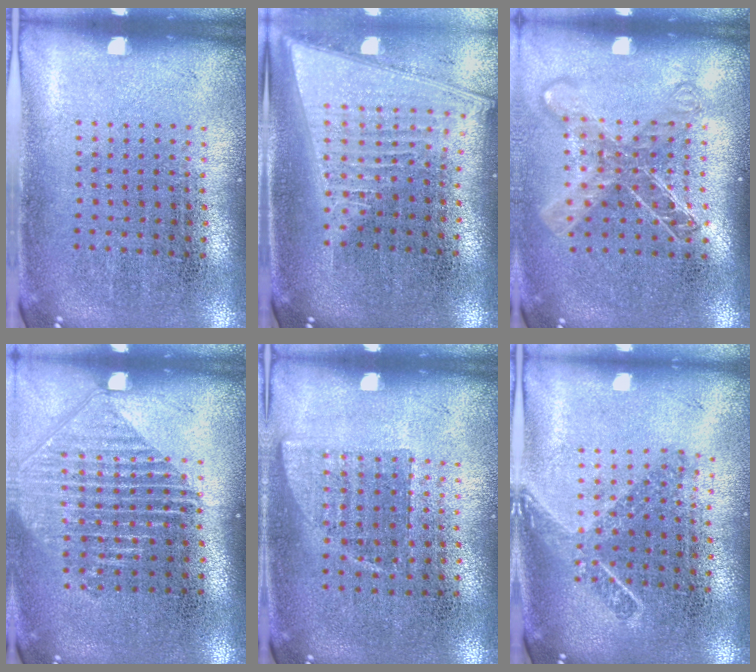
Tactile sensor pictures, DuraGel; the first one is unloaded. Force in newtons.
{"total": 2.1, "press": 1.8, "slide": 1.1}
{"total": 1.7, "press": 1.3, "slide": 1.0}
{"total": 1.5, "press": 1.4, "slide": 0.6}
{"total": 0.8, "press": 0.7, "slide": 0.3}
{"total": 1.8, "press": 1.3, "slide": 1.2}